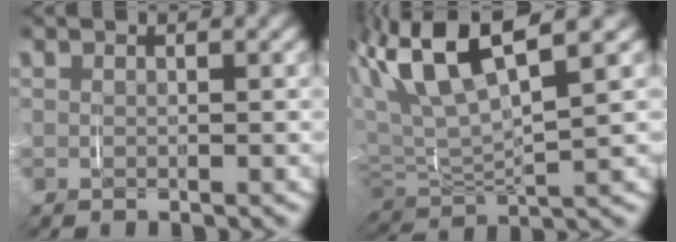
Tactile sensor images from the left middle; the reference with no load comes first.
{"total": 8.6, "force": [3.2, 4.5, 6.5], "torque": [-0.151, 0.008, 0.052]}